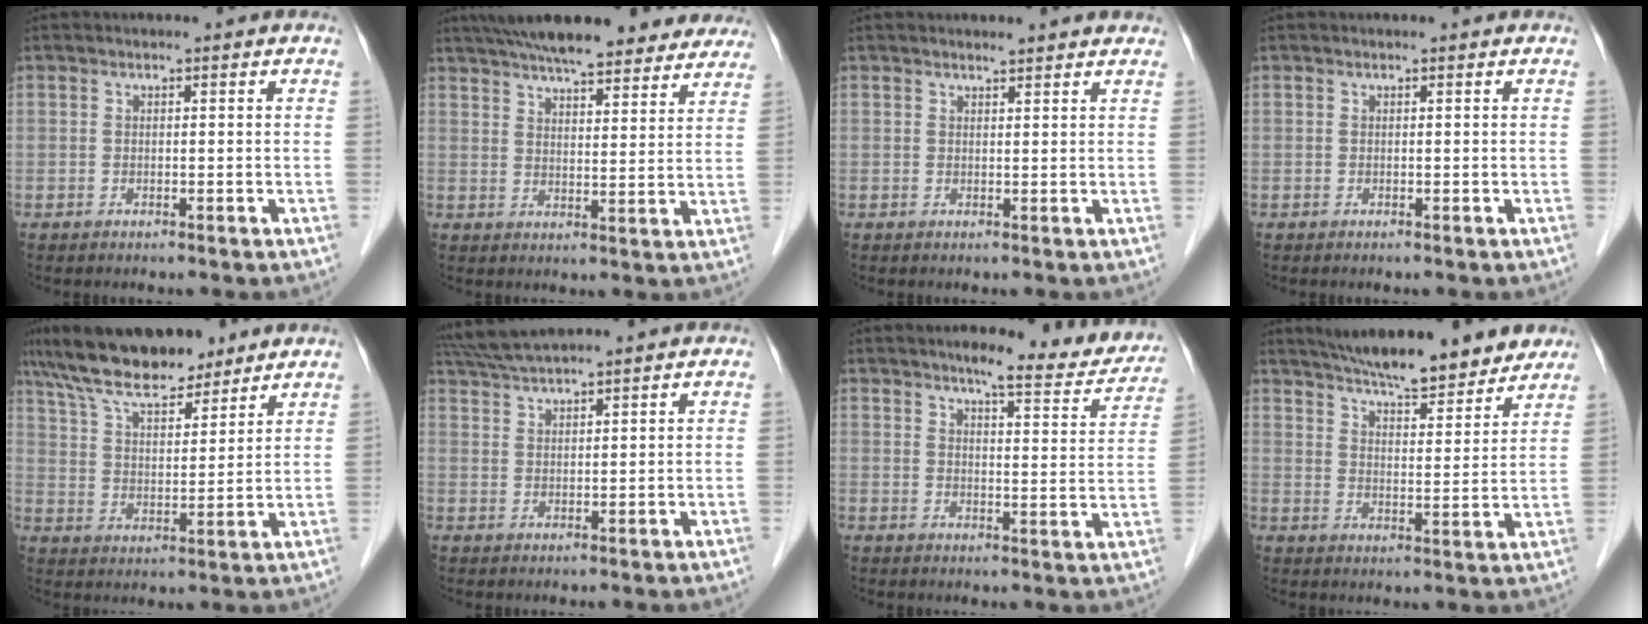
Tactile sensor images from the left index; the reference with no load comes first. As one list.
[{"total": 22.0, "force": [18.9, 4.9, 10.1], "torque": [-0.162, 0.031, 0.246]}, {"total": 3.2, "force": [3.1, 0.4, 0.9], "torque": [-0.017, 0.009, 0.031]}, {"total": 0.0}, {"total": 14.0, "force": [11.6, 4.1, 6.7], "torque": [-0.125, 0.032, 0.207]}, {"total": 6.0, "force": [5.5, -0.6, 2.3], "torque": [-0.049, 0.029, 0.106]}, {"total": 11.2, "force": [9.8, 2.0, 5.2], "torque": [-0.053, -0.008, 0.108]}, {"total": 15.8, "force": [14.0, 2.7, 7.0], "torque": [-0.105, 0.009, 0.201]}]